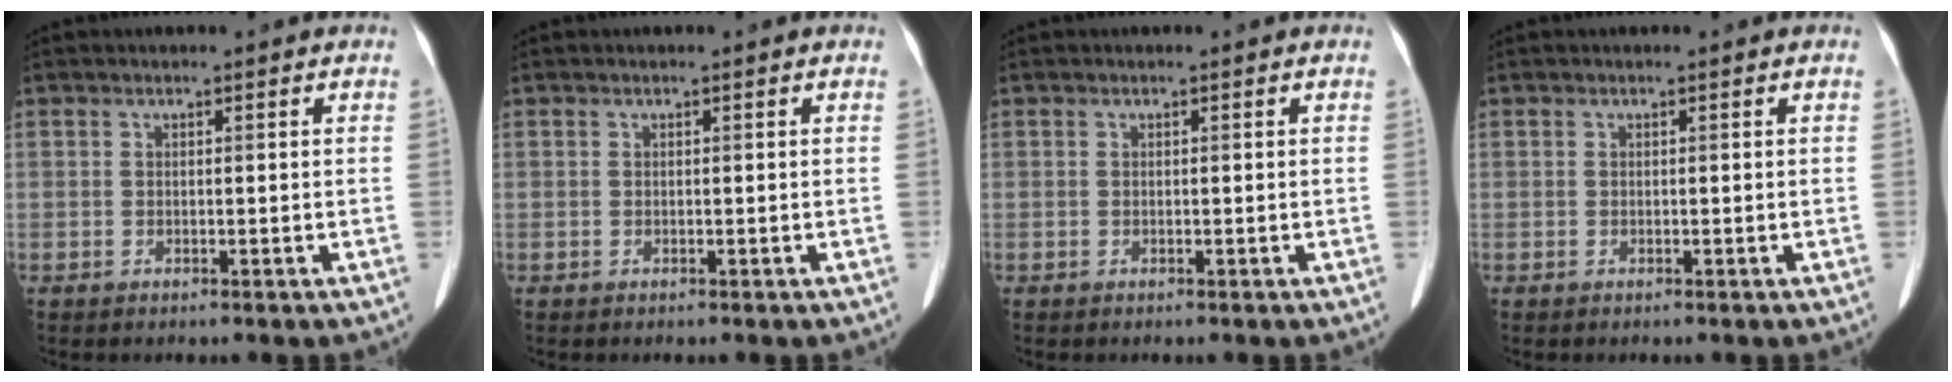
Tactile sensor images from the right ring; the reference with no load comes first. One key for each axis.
{"total": 0.0}
{"total": 0.0}
{"total": 0.0}